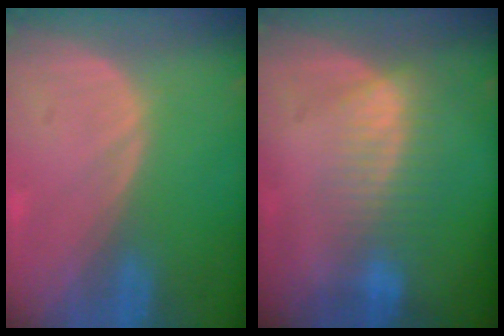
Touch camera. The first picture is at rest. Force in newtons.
{"total": 7.2, "press": 6.2, "slide": 3.8}